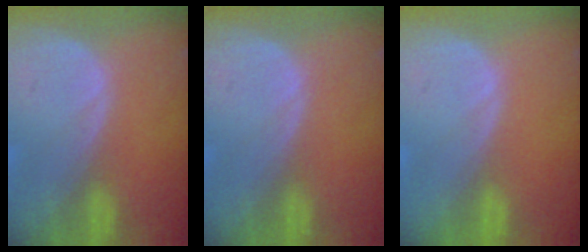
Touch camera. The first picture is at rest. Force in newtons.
{"total": 0.0}
{"total": 0.0}